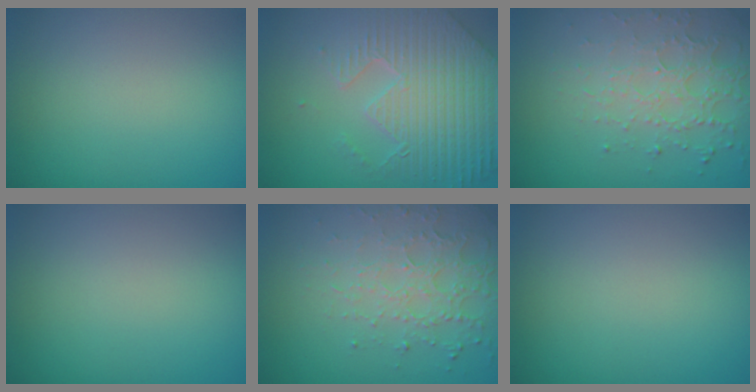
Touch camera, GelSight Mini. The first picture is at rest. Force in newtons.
{"total": 8.1, "press": 6.0, "slide": 5.5}
{"total": 4.7, "press": 3.3, "slide": 3.4}
{"total": 0.0}
{"total": 4.7, "press": 3.3, "slide": 3.4}
{"total": 0.0}